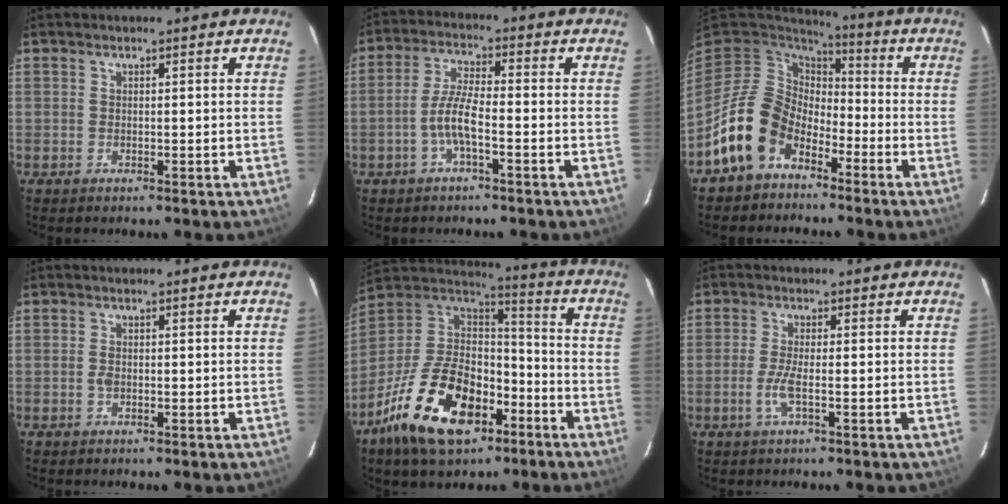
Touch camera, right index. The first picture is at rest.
{"total": 5.7, "force": [-2.4, 1.0, 5.1], "torque": [-0.109, 0.006, -0.046]}
{"total": 13.5, "force": [-7.7, 9.2, 6.1], "torque": [-0.144, 0.018, -0.136]}
{"total": 1.3, "force": [-0.3, 0.8, 0.9], "torque": [-0.019, 0.001, -0.007]}
{"total": 23.4, "force": [-12.4, 12.7, 15.3], "torque": [-0.317, -0.006, -0.209]}
{"total": 3.7, "force": [-1.4, 0.4, 3.5], "torque": [-0.075, -0.005, -0.030]}